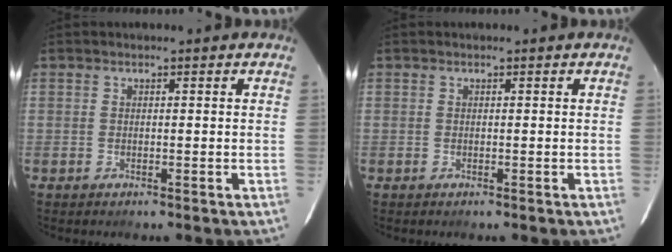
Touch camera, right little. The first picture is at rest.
{"total": 0.0}